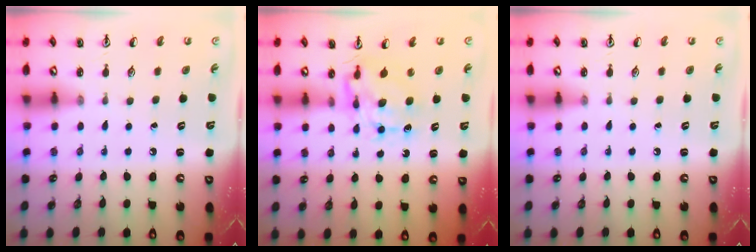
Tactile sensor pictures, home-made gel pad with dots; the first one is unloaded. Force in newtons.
{"total": 7.8, "press": 7.8, "slide": 0.6}
{"total": 0.0}